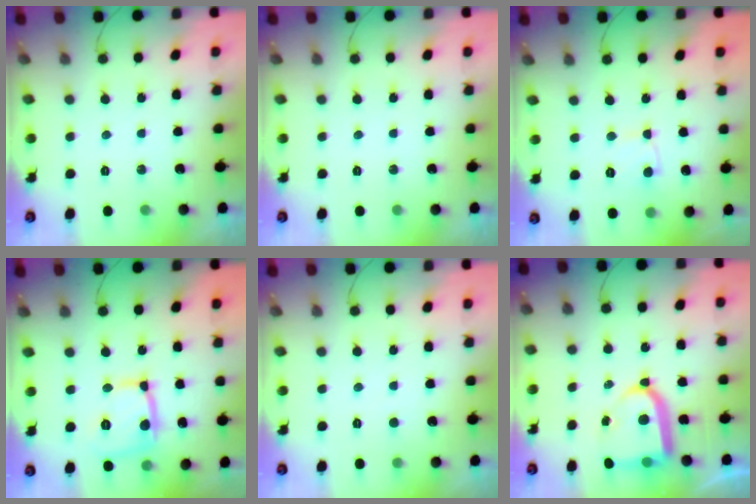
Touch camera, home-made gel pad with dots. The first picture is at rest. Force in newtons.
{"total": 0.0}
{"total": 3.3, "press": 3.3, "slide": 0.2}
{"total": 14.1, "press": 14.1, "slide": 1.0}
{"total": 2.2, "press": 2.2, "slide": 0.2}
{"total": 13.8, "press": 13.7, "slide": 1.4}